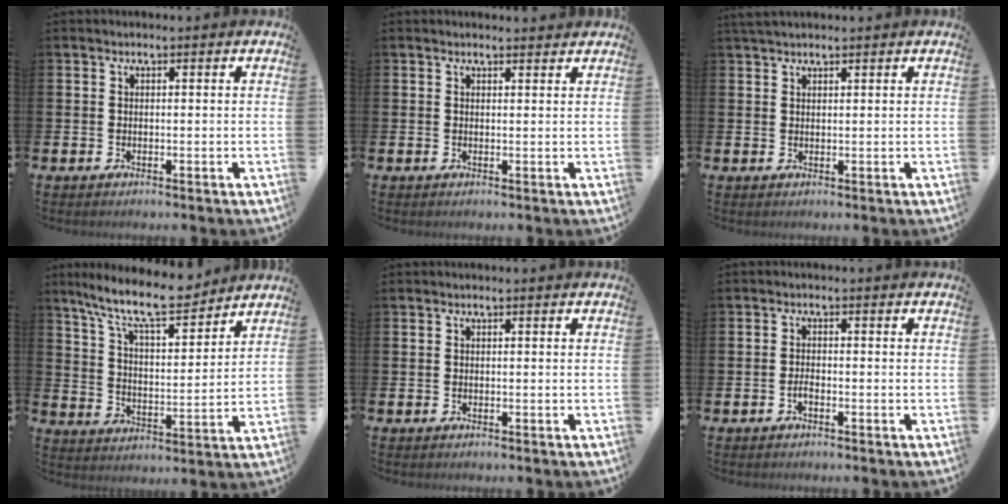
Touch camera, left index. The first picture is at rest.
{"total": 1.0, "force": [1.0, 0.2, 0.1], "torque": [0.010, -0.003, 0.015]}
{"total": 1.9, "force": [1.7, 0.5, 0.6], "torque": [-0.005, 0.000, 0.030]}
{"total": 11.2, "force": [9.7, 2.2, 5.2], "torque": [-0.120, -0.057, 0.169]}
{"total": 0.0}
{"total": 1.2, "force": [-0.7, 0.4, 0.8], "torque": [-0.020, 0.000, -0.013]}